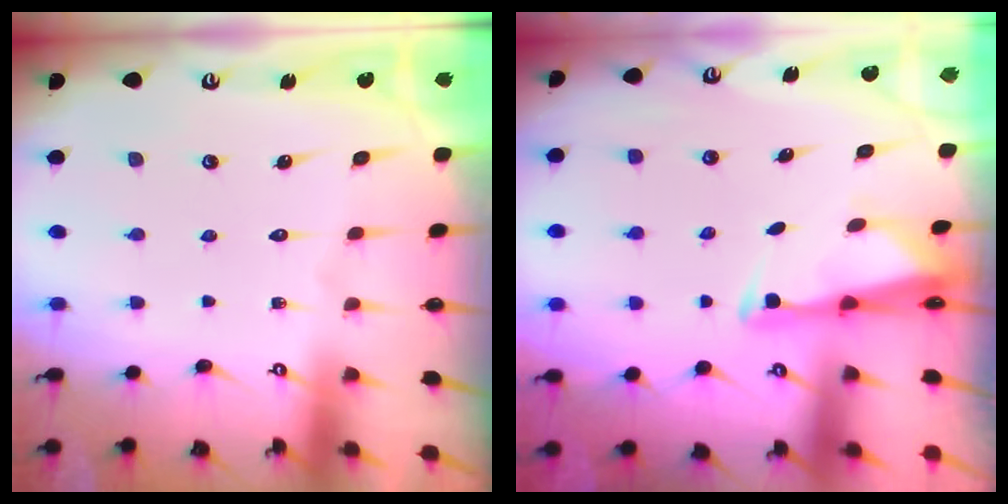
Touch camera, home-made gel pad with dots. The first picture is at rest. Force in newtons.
{"total": 2.9, "press": 2.8, "slide": 0.8}